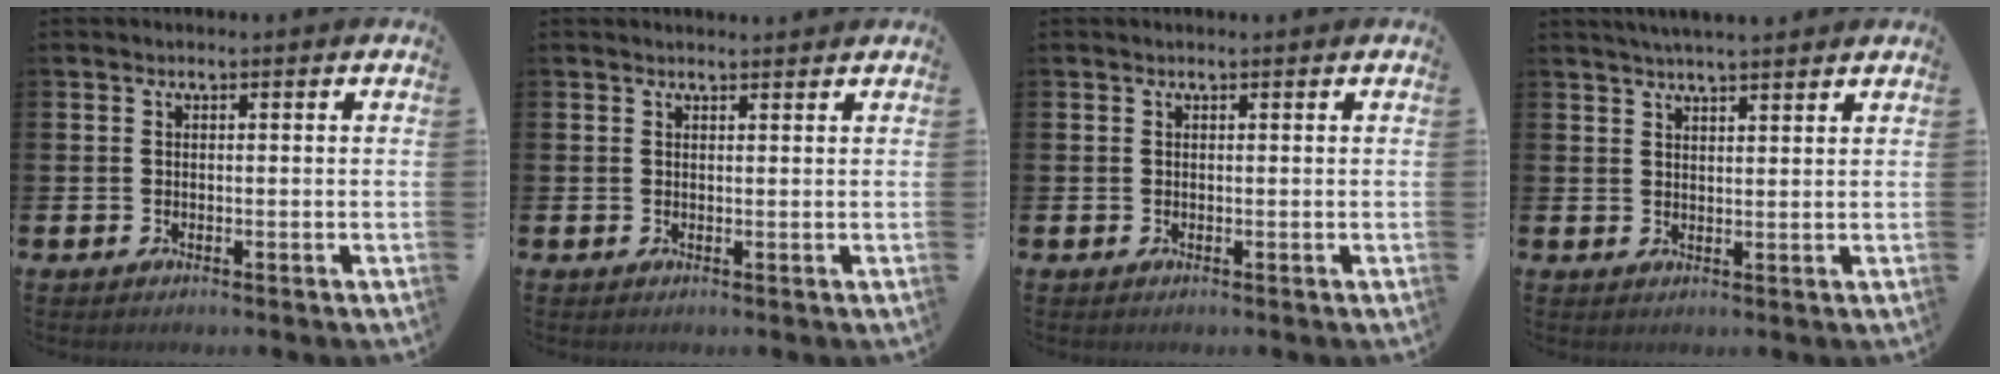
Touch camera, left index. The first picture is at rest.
{"total": 1.0, "force": [1.0, 0.1, 0.1], "torque": [0.010, -0.005, 0.015]}
{"total": 0.0}
{"total": 3.8, "force": [3.7, -0.1, 0.9], "torque": [-0.011, -0.015, 0.064]}